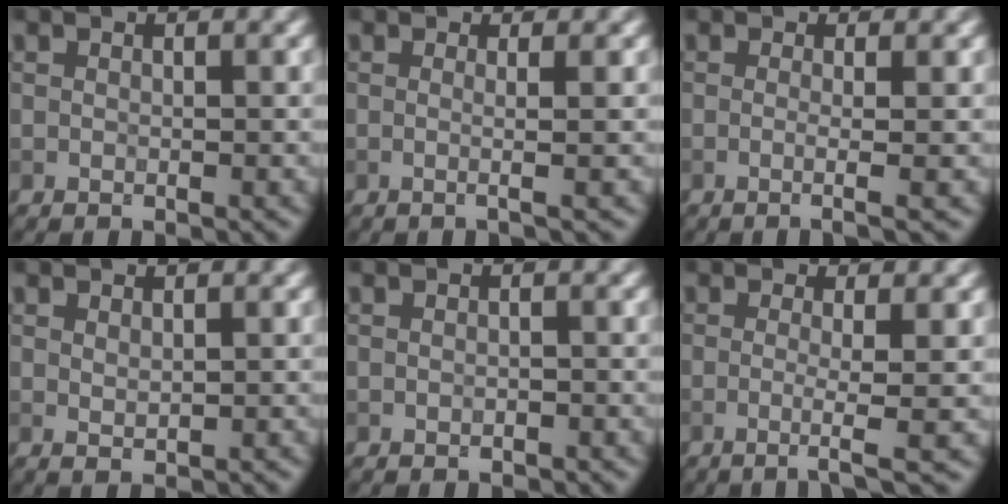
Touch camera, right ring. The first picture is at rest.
{"total": 2.7, "force": [0.5, 1.2, 2.4], "torque": [-0.017, 0.004, -0.027]}
{"total": 3.3, "force": [0.3, 1.5, 3.0], "torque": [-0.022, 0.003, -0.023]}
{"total": 0.7, "force": [0.2, 0.3, 0.6], "torque": [-0.012, -0.003, 0.007]}
{"total": 0.5, "force": [-0.4, 0.3, 0.2], "torque": [-0.004, 0.000, -0.005]}
{"total": 2.9, "force": [-0.4, 0.6, 2.8], "torque": [-0.042, -0.005, -0.016]}